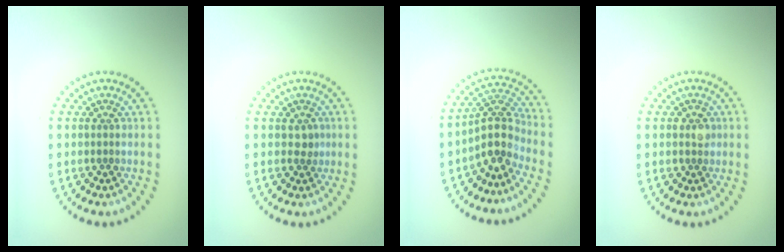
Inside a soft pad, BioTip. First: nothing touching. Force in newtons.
{"total": 0.8, "press": 0.8, "slide": 0.3}
{"total": 3.7, "press": 2.9, "slide": 2.3}
{"total": 1.0, "press": 0.9, "slide": 0.5}